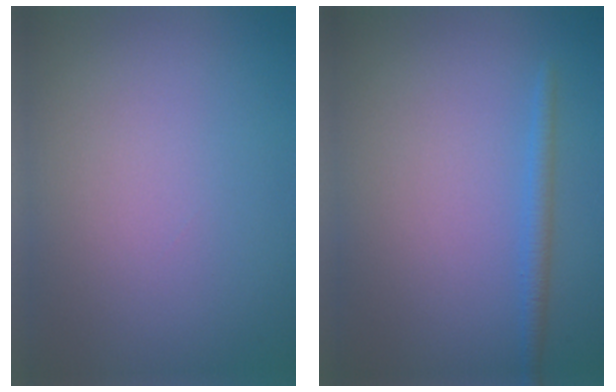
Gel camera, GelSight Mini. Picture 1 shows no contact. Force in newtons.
{"total": 1.5, "press": 1.5, "slide": 0.1}